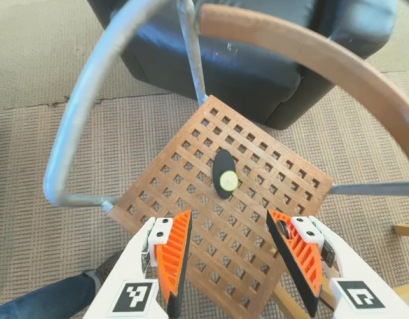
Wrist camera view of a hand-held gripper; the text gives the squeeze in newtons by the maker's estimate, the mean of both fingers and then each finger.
{"total": 0.0}